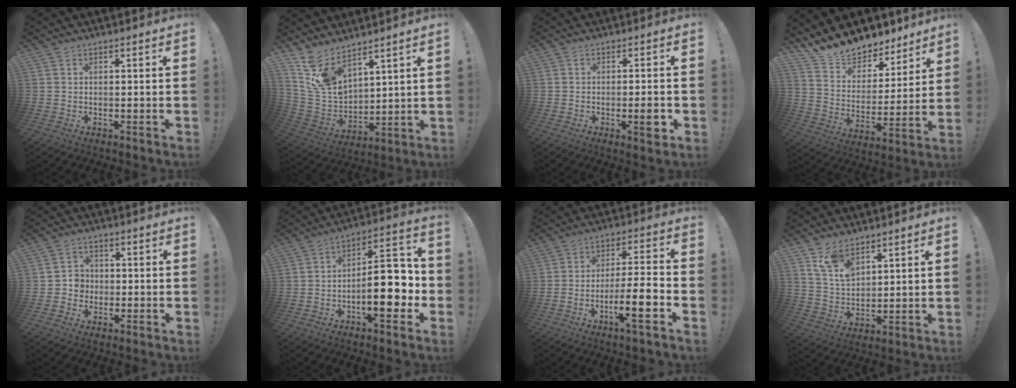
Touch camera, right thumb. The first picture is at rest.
{"total": 11.3, "force": [9.2, 5.2, 4.2], "torque": [-0.103, -0.073, 0.179]}
{"total": 4.4, "force": [-1.5, 0.7, 4.0], "torque": [-0.056, 0.002, -0.024]}
{"total": 13.4, "force": [12.2, 5.2, 2.2], "torque": [-0.055, -0.107, 0.222]}
{"total": 4.5, "force": [-1.4, 4.1, 1.4], "torque": [-0.020, 0.012, -0.025]}
{"total": 16.4, "force": [-4.2, 7.0, 14.2], "torque": [-0.194, 0.028, -0.062]}
{"total": 13.3, "force": [-5.8, 2.4, 11.7], "torque": [-0.185, 0.020, -0.097]}
{"total": 9.0, "force": [6.7, 4.6, 3.9], "torque": [-0.081, -0.033, 0.131]}